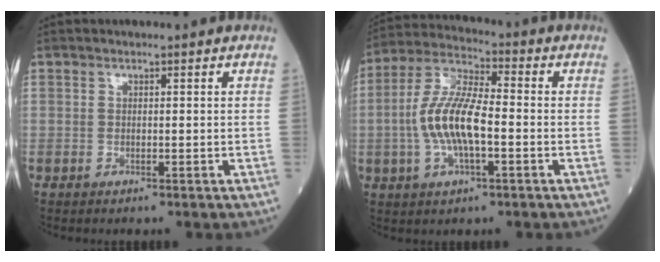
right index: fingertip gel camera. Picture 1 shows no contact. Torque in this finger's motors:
{"motor_torque": [0.81, -0.37, 0.29, 0.21]}